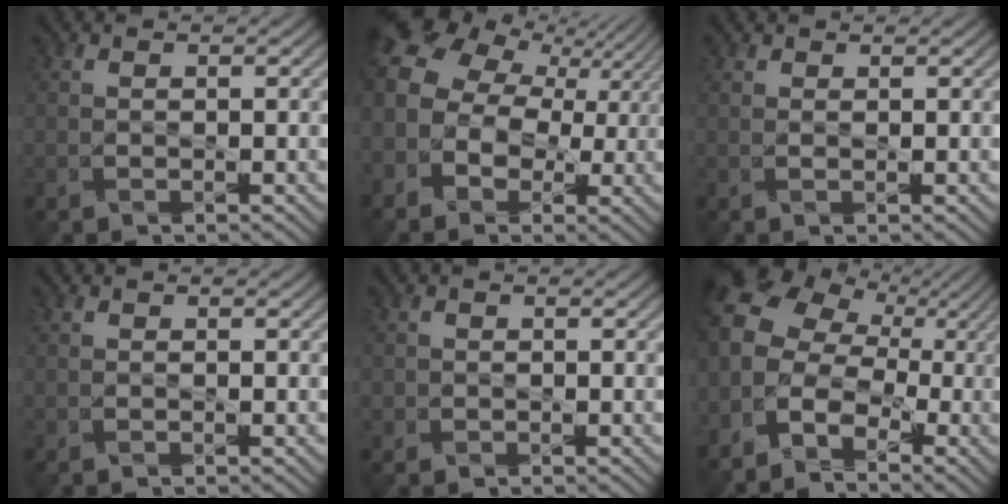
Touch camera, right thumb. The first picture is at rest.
{"total": 12.4, "force": [2.3, 9.5, 7.6], "torque": [-0.193, 0.017, 0.041]}
{"total": 0.7, "force": [0.7, 0.0, 0.1], "torque": [-0.007, 0.001, 0.015]}
{"total": 0.0}
{"total": 1.0, "force": [-0.1, 1.0, 0.1], "torque": [0.002, -0.002, -0.001]}
{"total": 9.2, "force": [-1.7, 6.8, 6.0], "torque": [-0.136, -0.001, -0.037]}